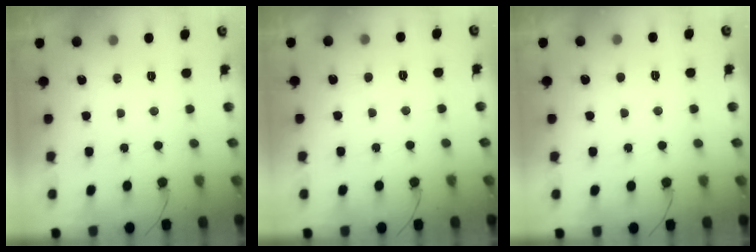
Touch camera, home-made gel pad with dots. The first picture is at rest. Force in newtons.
{"total": 1.8, "press": 1.8, "slide": 0.2}
{"total": 2.7, "press": 2.7, "slide": 0.2}